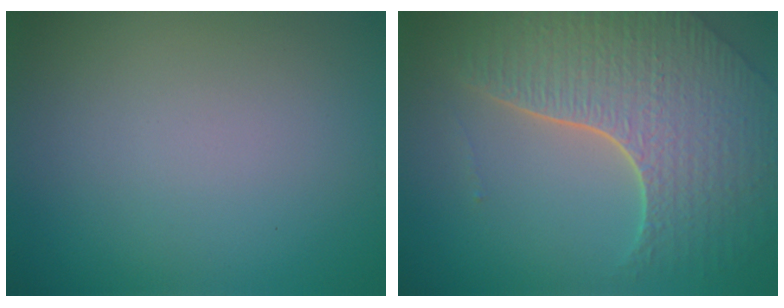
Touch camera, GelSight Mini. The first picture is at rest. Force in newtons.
{"total": 7.8, "press": 5.6, "slide": 5.4}